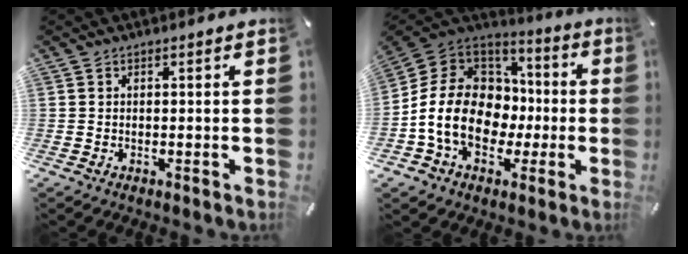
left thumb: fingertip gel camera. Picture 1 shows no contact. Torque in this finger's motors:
{"motor_torque": [2.28, 2.72, 1.60, 1.14, 0.73]}